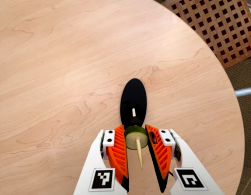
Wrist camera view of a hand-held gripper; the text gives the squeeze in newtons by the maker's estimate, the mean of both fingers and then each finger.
{"total": 10.1, "left": 10.0, "right": 10.2}